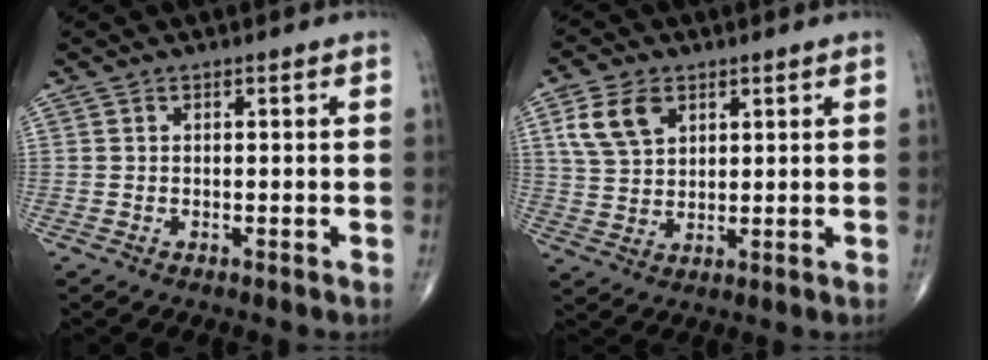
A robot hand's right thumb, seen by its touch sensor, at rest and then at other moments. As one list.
[{"total": 8.3, "force": [3.6, 5.4, 5.1], "torque": [-0.090, -0.006, 0.072]}]